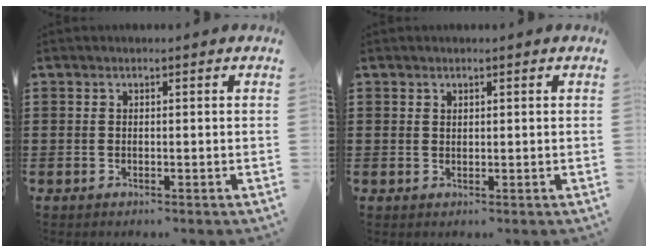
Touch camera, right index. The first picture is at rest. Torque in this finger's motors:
{"motor_torque": [-0.60, 1.53, -0.02, -0.01]}